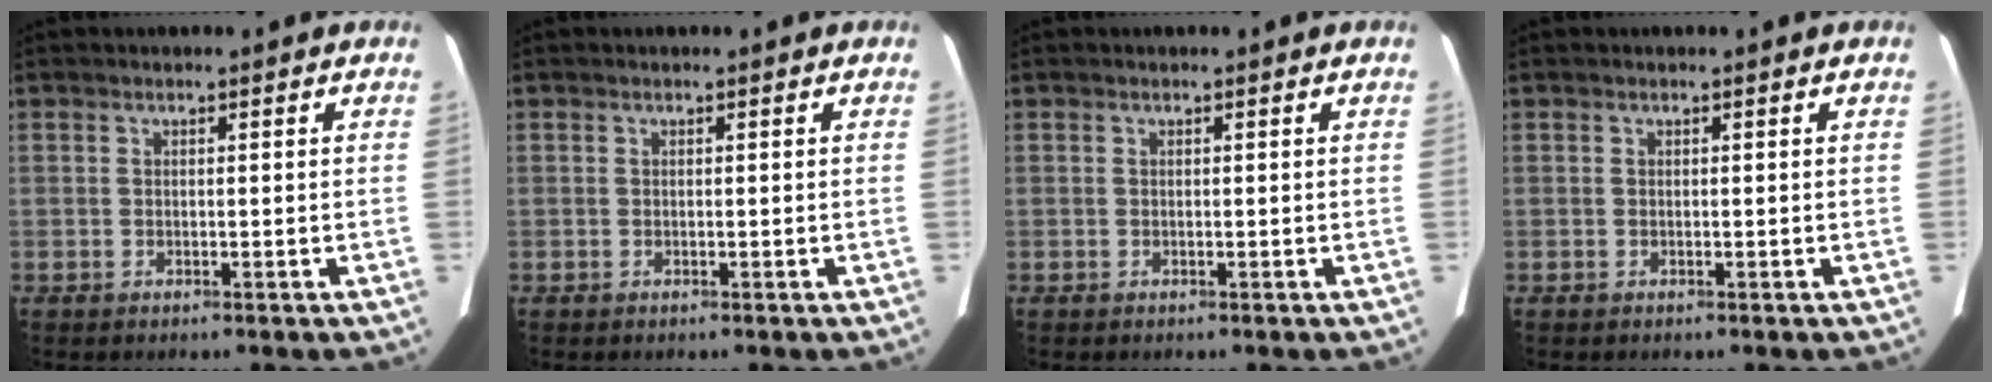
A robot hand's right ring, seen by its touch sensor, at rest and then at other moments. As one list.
[{"total": 0.0}, {"total": 0.0}, {"total": 0.0}]